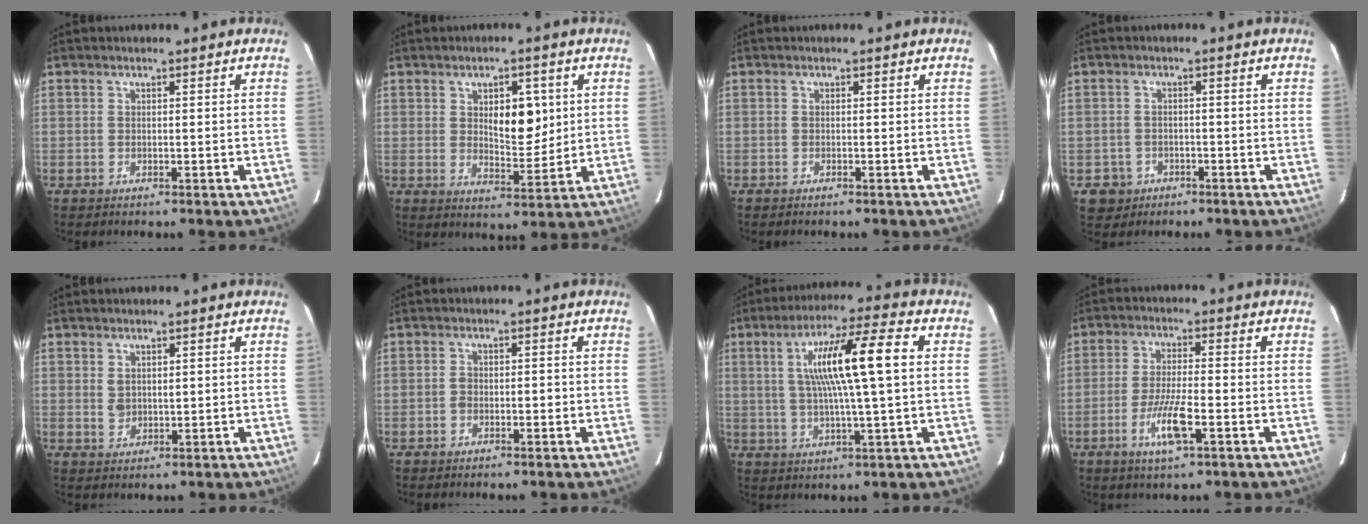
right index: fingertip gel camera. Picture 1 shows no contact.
{"total": 7.2, "force": [1.9, 3.2, 6.1], "torque": [-0.091, 0.000, 0.037]}
{"total": 1.0, "force": [-0.9, 0.1, 0.5], "torque": [-0.007, -0.002, -0.011]}
{"total": 3.8, "force": [-1.6, 3.4, -0.1], "torque": [0.005, 0.012, -0.023]}
{"total": 2.0, "force": [0.6, 1.4, 1.3], "torque": [-0.028, 0.001, 0.017]}
{"total": 1.8, "force": [-0.6, 1.1, 1.2], "torque": [-0.018, 0.008, -0.009]}
{"total": 13.4, "force": [2.3, 0.3, 13.2], "torque": [-0.232, 0.016, 0.039]}
{"total": 7.0, "force": [-2.9, 0.8, 6.3], "torque": [-0.122, -0.010, -0.053]}